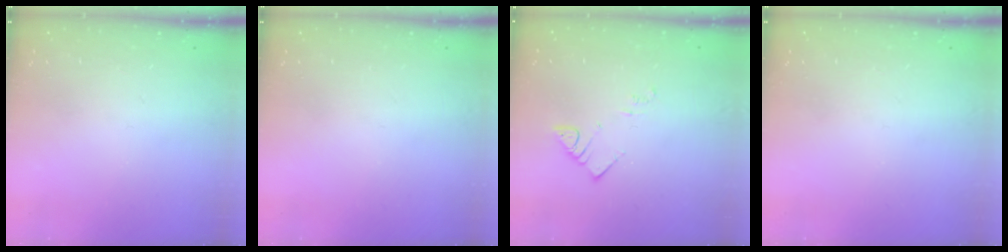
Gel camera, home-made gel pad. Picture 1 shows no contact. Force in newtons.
{"total": 0.0}
{"total": 3.8, "press": 3.7, "slide": 0.5}
{"total": 0.0}